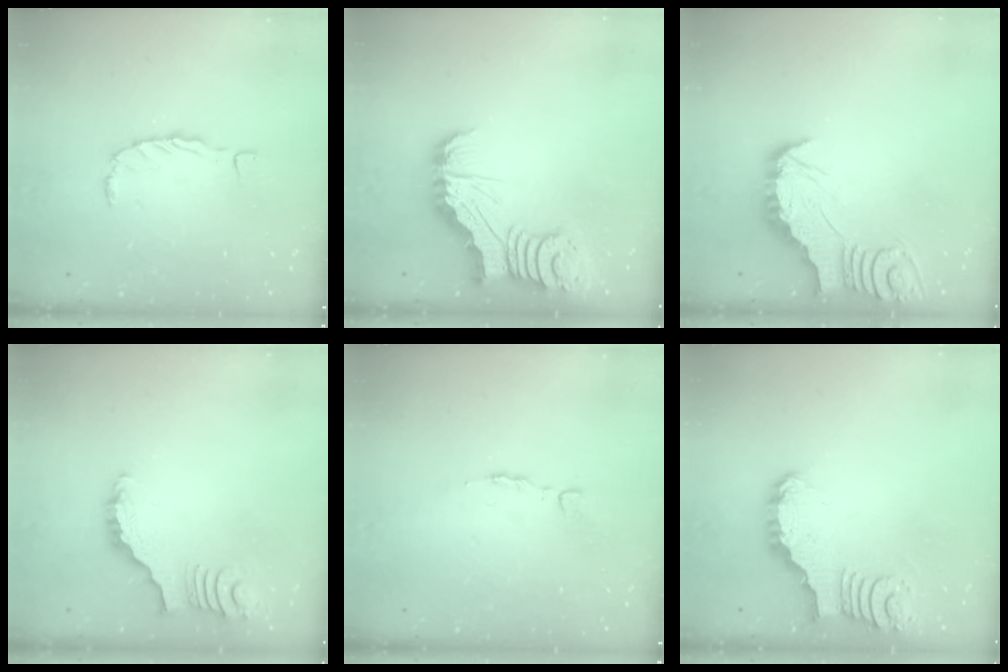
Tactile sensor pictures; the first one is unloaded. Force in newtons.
{"total": 8.6, "press": 8.5, "slide": 1.2}
{"total": 2.8, "press": 2.8, "slide": 0.3}
{"total": 3.8, "press": 3.7, "slide": 0.7}
{"total": 2.8, "press": 2.8, "slide": 0.4}
{"total": 3.6, "press": 3.6, "slide": 0.1}